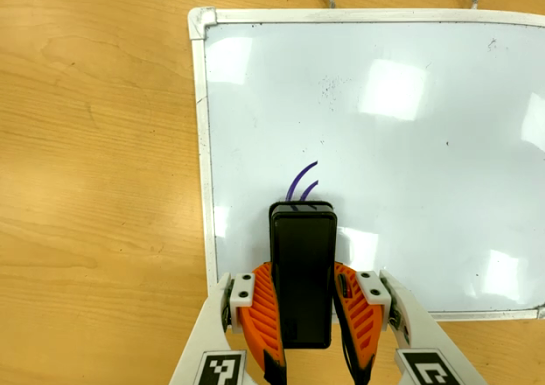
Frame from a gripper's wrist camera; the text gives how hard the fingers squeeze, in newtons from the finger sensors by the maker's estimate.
{"total": 8.8, "left": 6.5, "right": 11.1}